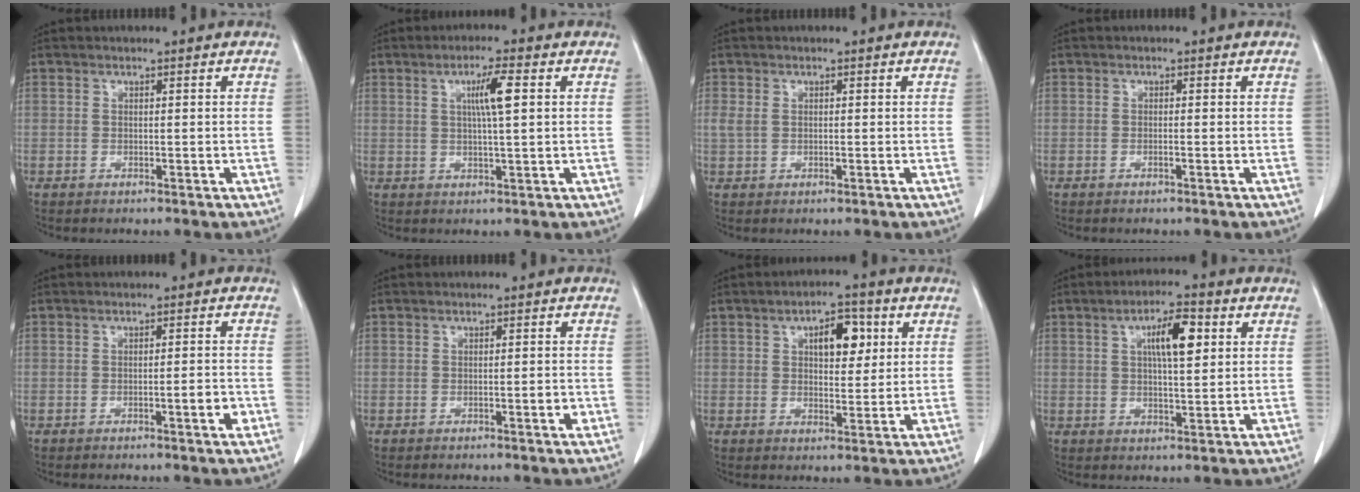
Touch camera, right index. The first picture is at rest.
{"total": 5.0, "force": [1.4, -0.1, 4.8], "torque": [-0.084, 0.000, 0.023]}
{"total": 1.9, "force": [0.2, 1.2, 1.5], "torque": [-0.043, 0.004, 0.007]}
{"total": 0.5, "force": [-0.3, -0.1, 0.4], "torque": [-0.008, 0.001, -0.005]}
{"total": 2.7, "force": [-1.1, 0.3, 2.4], "torque": [-0.033, 0.000, -0.017]}
{"total": 1.4, "force": [-0.6, 0.2, 1.3], "torque": [-0.020, -0.001, -0.008]}
{"total": 6.5, "force": [2.2, 3.0, 5.3], "torque": [-0.079, 0.010, 0.035]}
{"total": 7.1, "force": [2.3, 1.7, 6.5], "torque": [-0.110, 0.008, 0.038]}